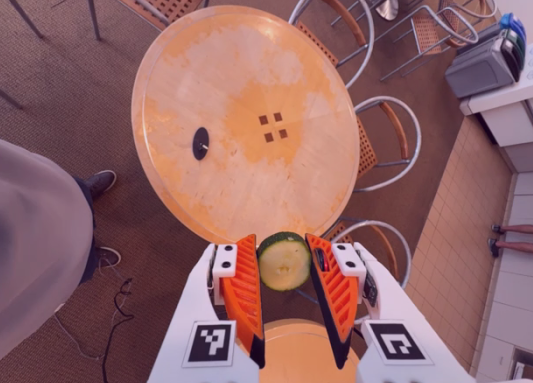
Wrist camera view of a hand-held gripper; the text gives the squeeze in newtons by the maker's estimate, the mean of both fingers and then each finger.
{"total": 9.5, "left": 9.3, "right": 9.7}